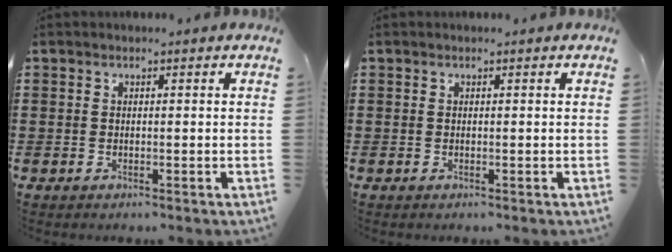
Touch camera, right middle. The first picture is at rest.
{"total": 0.0}